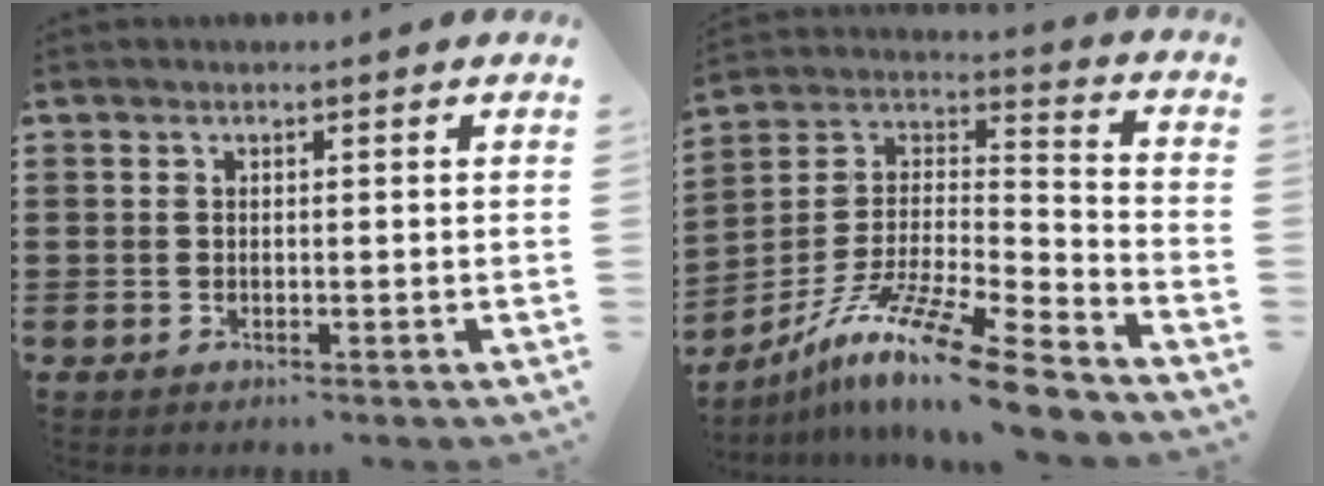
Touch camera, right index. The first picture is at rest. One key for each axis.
{"total": 14.0, "fx": -11.0, "fy": 0.5, "fz": 8.5, "tx": -0.154, "ty": 0.018, "tz": -0.210}